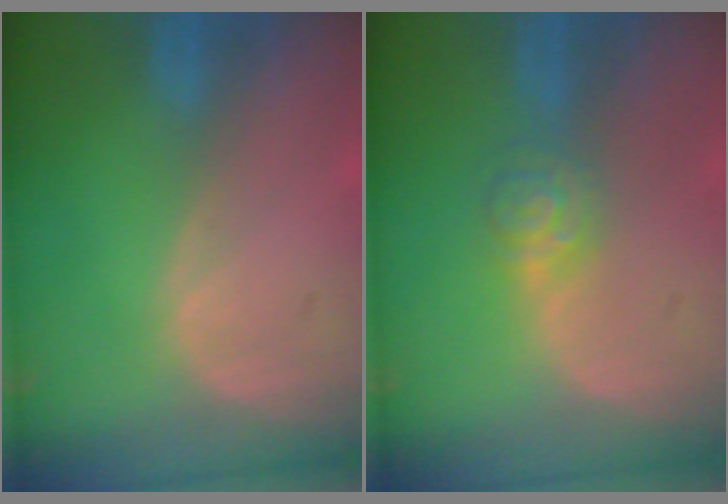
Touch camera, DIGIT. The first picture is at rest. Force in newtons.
{"total": 4.0, "press": 3.6, "slide": 1.7}